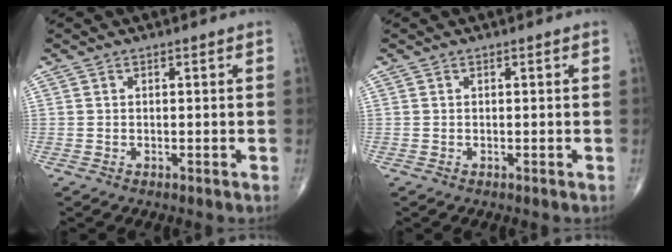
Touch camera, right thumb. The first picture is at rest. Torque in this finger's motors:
{"motor_torque": [0.00, 0.00, 0.01, 0.01, 0.00]}